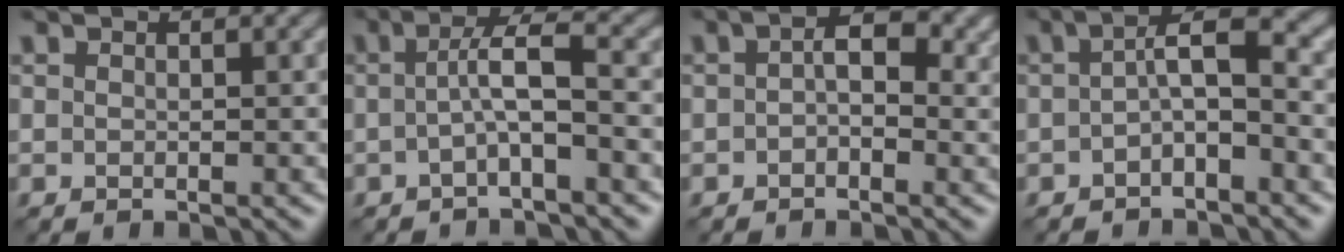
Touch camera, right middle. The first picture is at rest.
{"total": 3.1, "force": [-0.5, 0.4, 3.0], "torque": [-0.055, 0.011, -0.013]}
{"total": 3.2, "force": [0.1, 1.8, 2.7], "torque": [-0.038, 0.003, -0.006]}
{"total": 3.0, "force": [-0.7, 0.7, 2.9], "torque": [-0.048, 0.015, -0.018]}